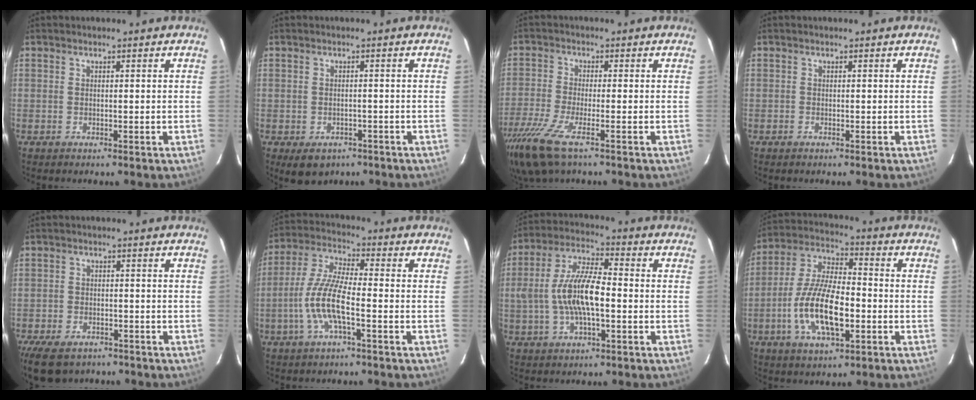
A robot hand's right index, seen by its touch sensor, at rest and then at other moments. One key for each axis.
{"total": 6.0, "fx": -3.9, "fy": 3.7, "fz": 2.8, "tx": -0.051, "ty": -0.012, "tz": -0.041}
{"total": 11.4, "fx": -7.7, "fy": 1.8, "fz": 8.2, "tx": -0.193, "ty": -0.048, "tz": -0.149}
{"total": 0.0}
{"total": 10.7, "fx": -7.7, "fy": 5.7, "fz": 4.8, "tx": -0.125, "ty": -0.012, "tz": -0.126}
{"total": 10.4, "fx": -3.4, "fy": 2.1, "fz": 9.6, "tx": -0.208, "ty": 0.002, "tz": -0.066}
{"total": 11.8, "fx": -1.8, "fy": 4.0, "fz": 11.0, "tx": -0.224, "ty": 0.010, "tz": -0.031}
{"total": 14.9, "fx": -4.1, "fy": 5.8, "fz": 13.1, "tx": -0.268, "ty": -0.001, "tz": -0.076}